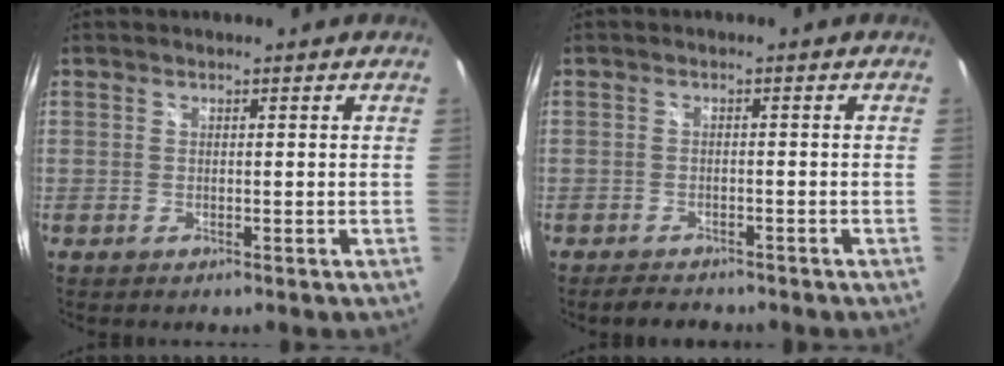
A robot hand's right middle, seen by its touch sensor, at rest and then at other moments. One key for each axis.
{"total": 3.5, "fx": -3.1, "fy": 1.4, "fz": 0.9, "tx": -0.028, "ty": 0.000, "tz": -0.047}